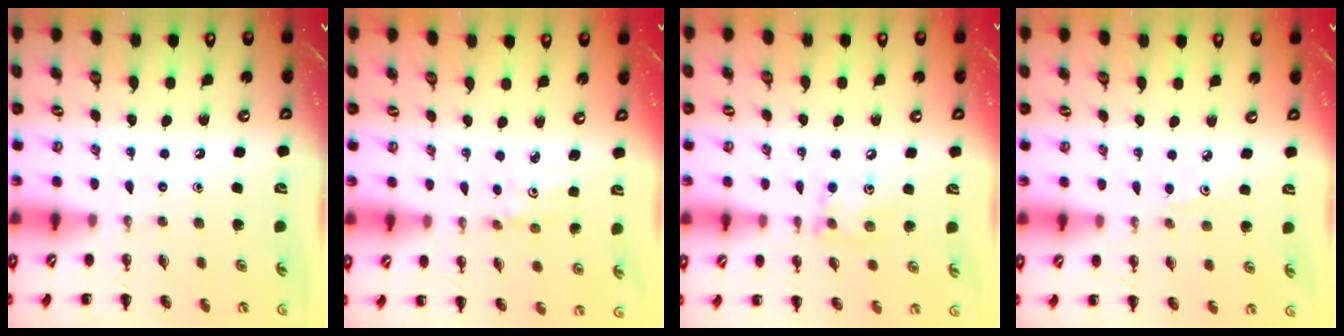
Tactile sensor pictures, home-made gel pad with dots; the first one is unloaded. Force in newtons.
{"total": 1.2, "press": 1.1, "slide": 0.4}
{"total": 6.4, "press": 6.4, "slide": 0.3}
{"total": 2.5, "press": 2.4, "slide": 0.8}